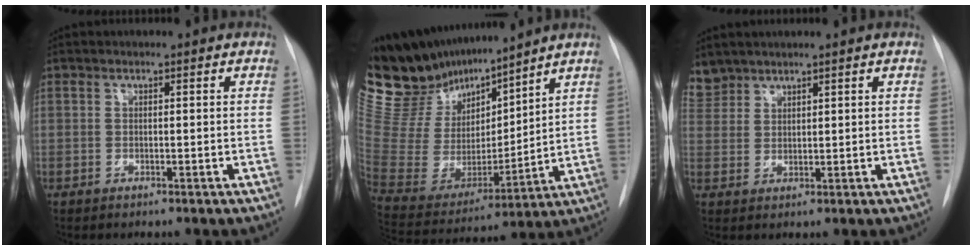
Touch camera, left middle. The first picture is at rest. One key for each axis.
{"total": 22.4, "fx": 19.5, "fy": 5.1, "fz": 10.0, "tx": -0.189, "ty": -0.002, "tz": 0.364}
{"total": 3.4, "fx": 3.3, "fy": 1.1, "fz": -0.3, "tx": 0.004, "ty": 0.013, "tz": 0.072}